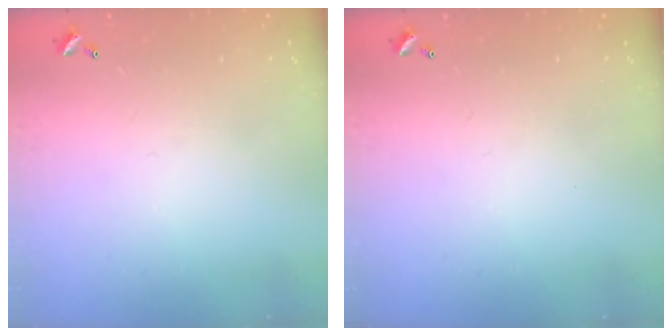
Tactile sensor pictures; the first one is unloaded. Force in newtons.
{"total": 0.0}